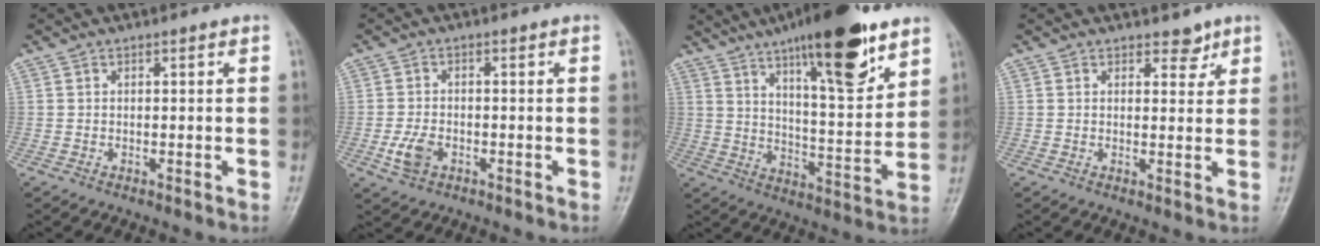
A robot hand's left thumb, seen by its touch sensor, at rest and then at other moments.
{"total": 4.2, "force": [-1.6, 2.8, 2.6], "torque": [-0.051, 0.005, -0.028]}
{"total": 20.2, "force": [12.5, 5.4, 15.0], "torque": [-0.202, -0.056, 0.199]}
{"total": 2.6, "force": [1.9, 1.5, 0.9], "torque": [0.009, -0.012, 0.027]}